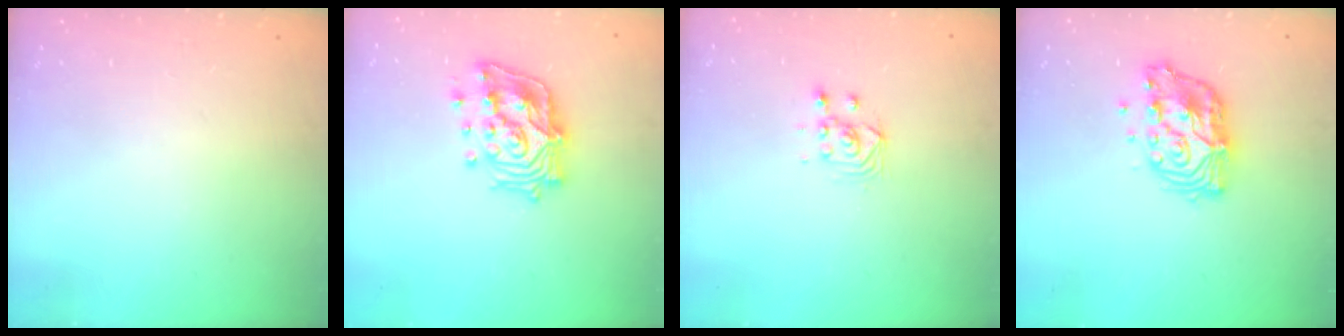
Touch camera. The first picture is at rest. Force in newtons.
{"total": 18.3, "press": 18.1, "slide": 2.4}
{"total": 3.3, "press": 3.1, "slide": 1.0}
{"total": 11.8, "press": 11.7, "slide": 1.0}